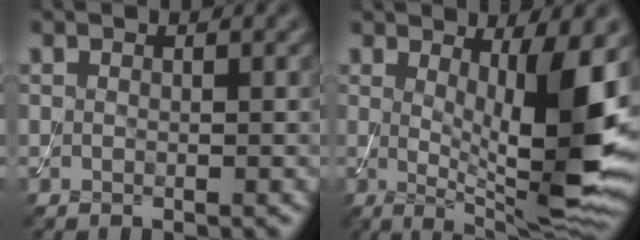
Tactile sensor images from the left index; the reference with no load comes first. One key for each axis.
{"total": 10.6, "fx": 1.4, "fy": 2.7, "fz": 10.1, "tx": -0.151, "ty": -0.023, "tz": 0.030}